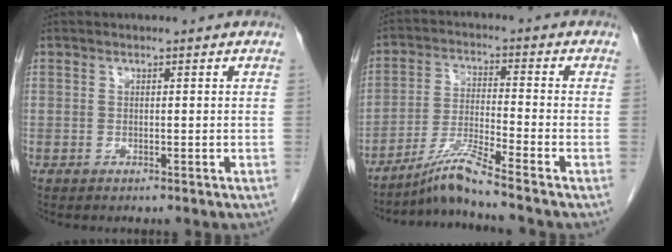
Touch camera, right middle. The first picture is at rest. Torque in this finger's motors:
{"motor_torque": [-0.02, -0.38, -0.01, 0.04]}